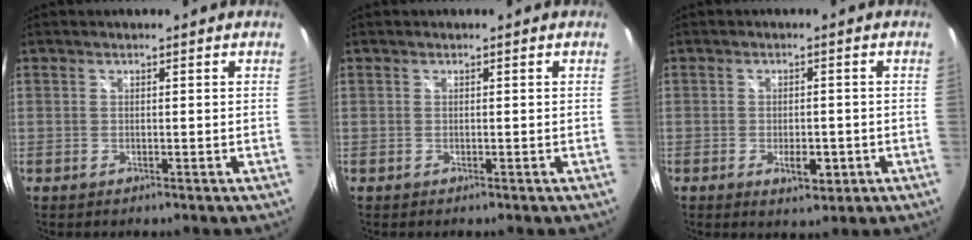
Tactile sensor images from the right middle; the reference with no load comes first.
{"total": 0.8, "force": [0.4, -0.7, -0.1], "torque": [0.004, -0.002, 0.006]}
{"total": 3.7, "force": [-1.3, 1.5, 3.1], "torque": [-0.055, -0.009, -0.015]}